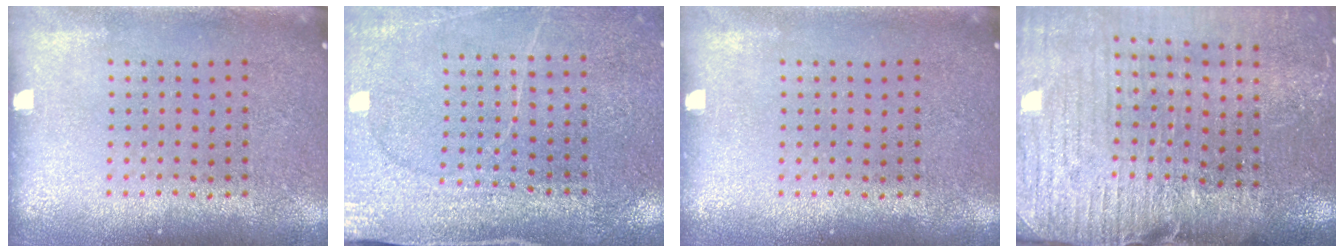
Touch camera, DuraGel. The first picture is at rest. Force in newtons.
{"total": 2.9, "press": 2.9, "slide": 0.2}
{"total": 0.0}
{"total": 3.5, "press": 3.1, "slide": 1.6}